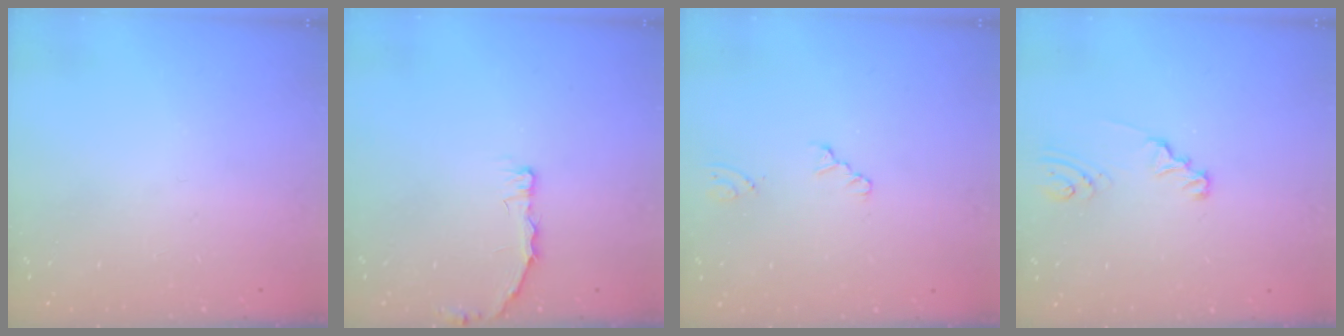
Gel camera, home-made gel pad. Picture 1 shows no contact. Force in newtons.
{"total": 2.9, "press": 2.9, "slide": 0.3}
{"total": 0.0}
{"total": 2.3, "press": 2.3, "slide": 0.1}